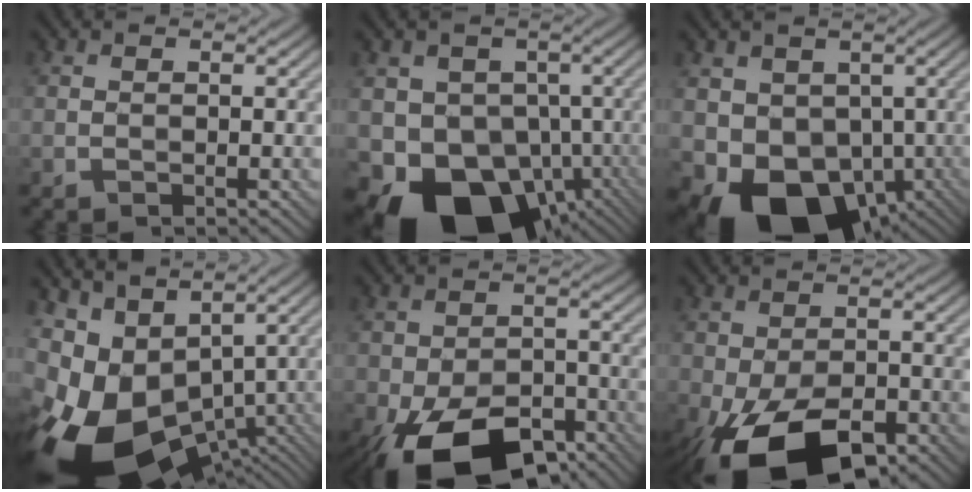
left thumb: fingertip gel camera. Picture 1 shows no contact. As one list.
[{"total": 14.4, "force": [-5.2, 11.1, 7.5], "torque": [-0.125, -0.030, -0.083]}, {"total": 11.1, "force": [-2.6, 8.5, 6.6], "torque": [-0.116, -0.037, -0.039]}, {"total": 13.7, "force": [-2.1, 8.9, 10.1], "torque": [-0.245, -0.032, -0.002]}, {"total": 15.6, "force": [-9.7, 7.7, 9.5], "torque": [-0.168, -0.046, -0.159]}, {"total": 15.0, "force": [-7.9, 7.2, 10.4], "torque": [-0.191, -0.036, -0.129]}]